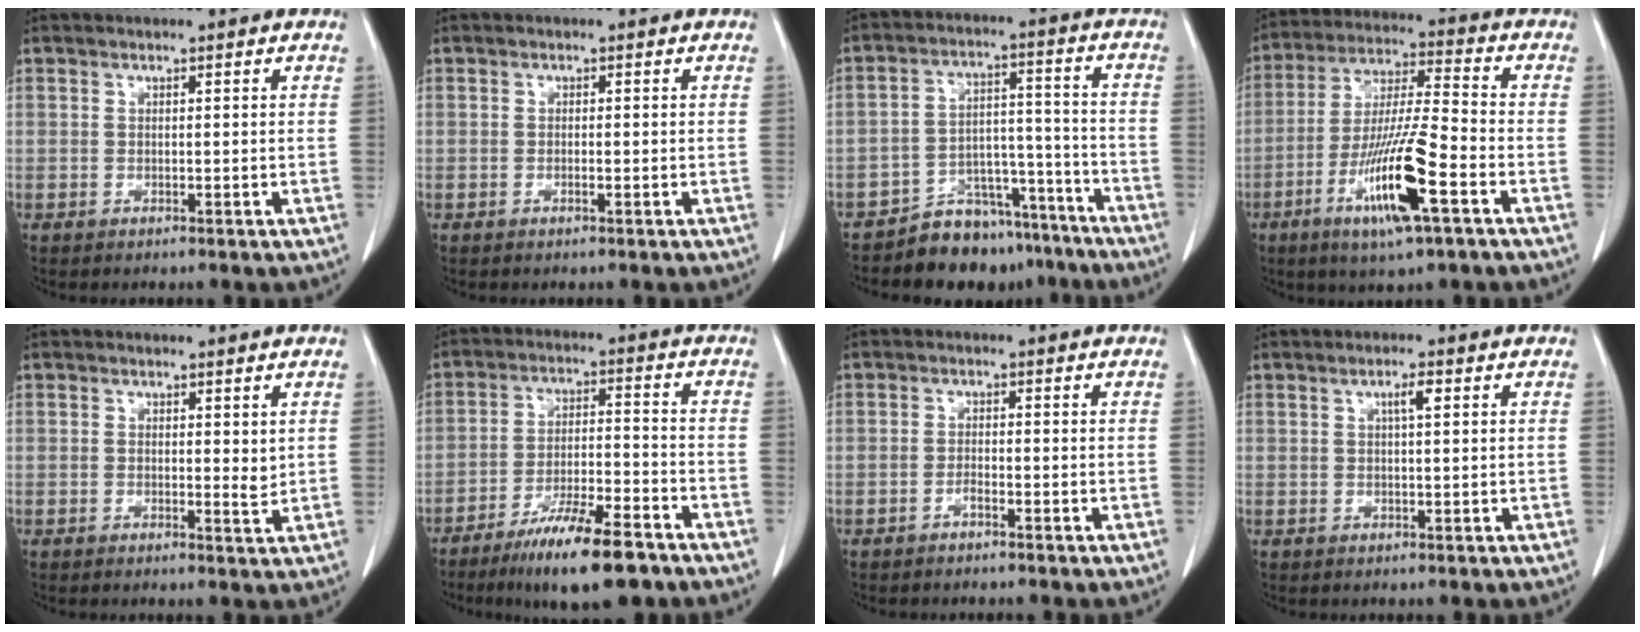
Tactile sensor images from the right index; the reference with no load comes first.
{"total": 0.6, "force": [-0.2, 0.1, 0.6], "torque": [-0.012, 0.001, -0.002]}
{"total": 10.5, "force": [-8.9, 5.1, 2.0], "torque": [-0.005, 0.061, -0.139]}
{"total": 14.5, "force": [-6.2, 0.8, 13.1], "torque": [-0.257, -0.019, -0.110]}
{"total": 1.7, "force": [0.6, 0.6, 1.4], "torque": [-0.021, -0.008, 0.009]}
{"total": 12.7, "force": [-9.0, 2.0, 8.7], "torque": [-0.147, -0.017, -0.151]}
{"total": 1.1, "force": [-0.9, 0.1, 0.7], "torque": [-0.013, 0.003, -0.017]}
{"total": 2.1, "force": [0.8, 0.2, 2.0], "torque": [-0.036, 0.002, 0.013]}